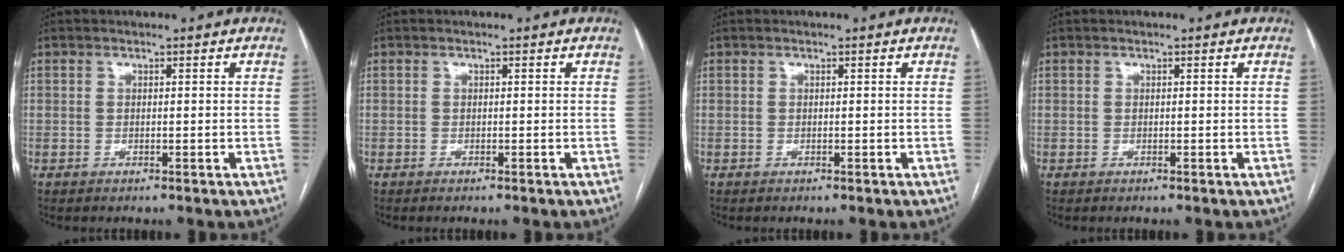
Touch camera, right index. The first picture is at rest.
{"total": 0.0}
{"total": 0.0}
{"total": 0.0}